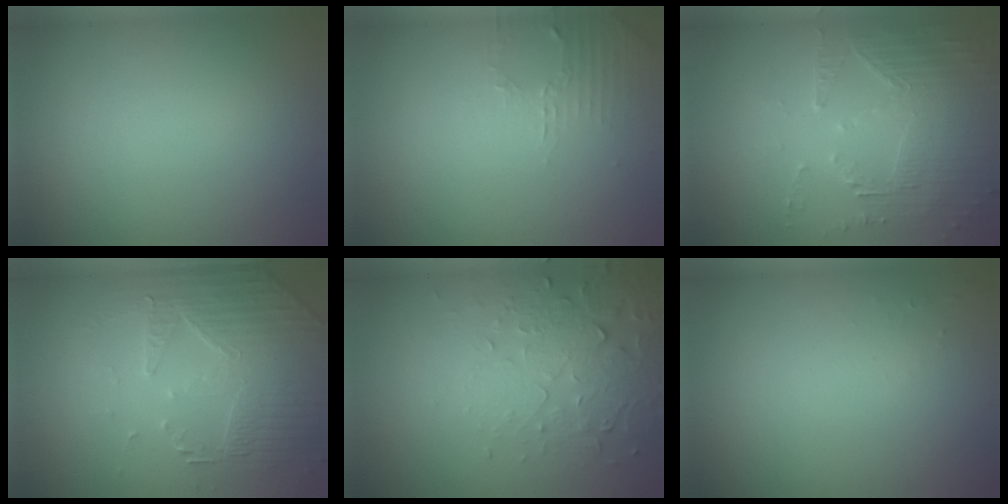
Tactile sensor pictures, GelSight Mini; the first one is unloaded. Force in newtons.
{"total": 1.8, "press": 1.7, "slide": 0.5}
{"total": 4.1, "press": 3.6, "slide": 2.1}
{"total": 4.4, "press": 4.2, "slide": 1.3}
{"total": 5.2, "press": 3.8, "slide": 3.5}
{"total": 0.5, "press": 0.5, "slide": 0.1}